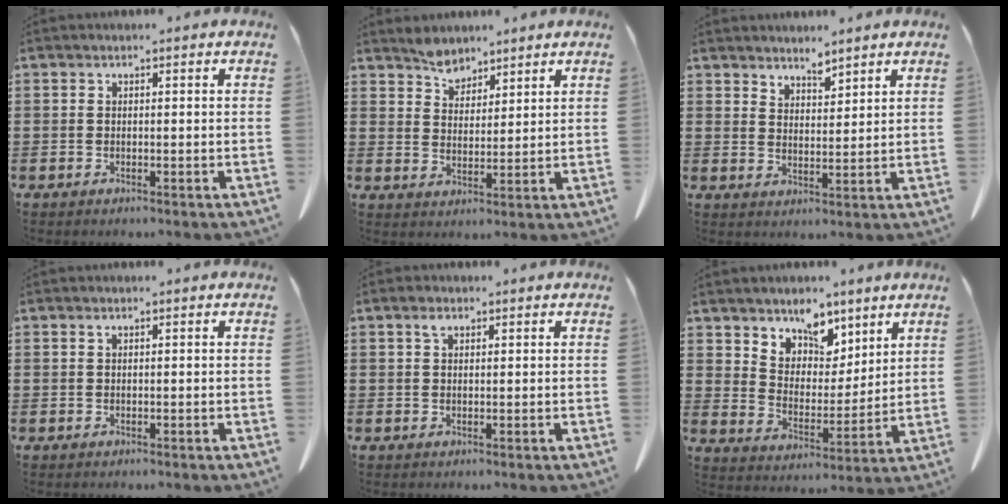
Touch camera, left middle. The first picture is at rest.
{"total": 4.3, "force": [3.8, 1.8, 0.6], "torque": [-0.025, -0.004, 0.074]}
{"total": 3.2, "force": [3.1, 0.7, 0.3], "torque": [-0.014, -0.007, 0.059]}
{"total": 0.5, "force": [0.3, 0.0, 0.4], "torque": [-0.009, -0.003, 0.008]}
{"total": 1.2, "force": [0.6, 0.6, 0.9], "torque": [-0.013, -0.001, 0.008]}
{"total": 6.5, "force": [5.2, 3.8, -0.1], "torque": [-0.029, -0.035, 0.097]}